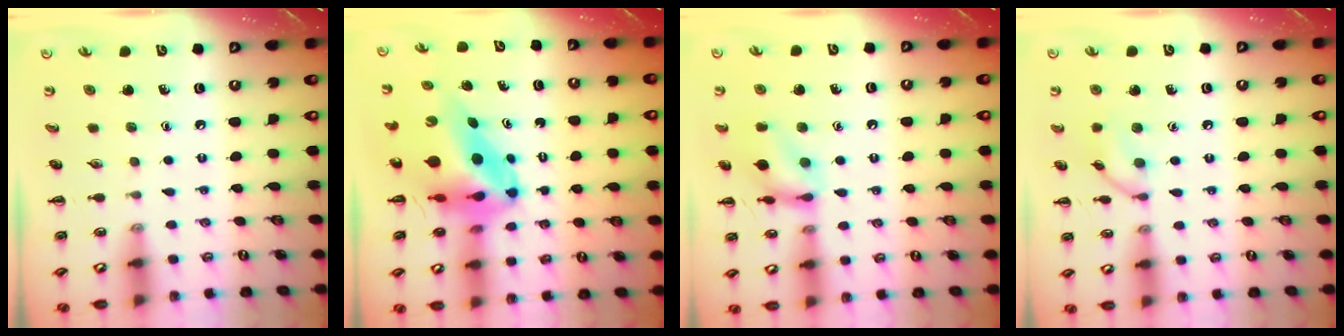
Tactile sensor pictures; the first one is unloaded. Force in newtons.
{"total": 12.0, "press": 11.4, "slide": 3.7}
{"total": 12.6, "press": 12.5, "slide": 1.2}
{"total": 8.8, "press": 8.7, "slide": 0.5}